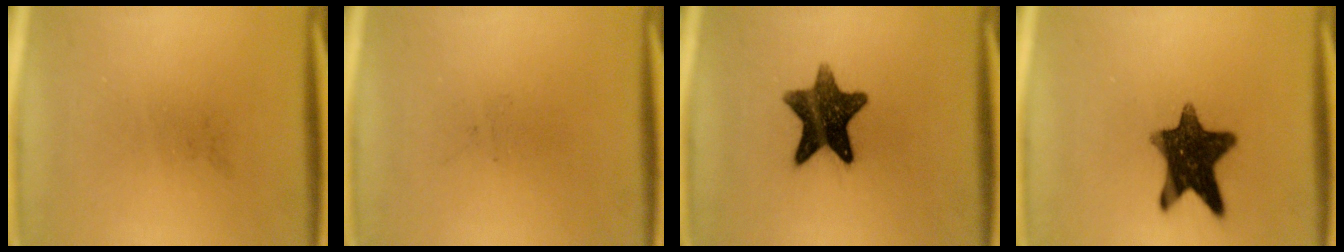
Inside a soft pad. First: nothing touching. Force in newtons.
{"total": 0.0}
{"total": 11.9}
{"total": 12.3}